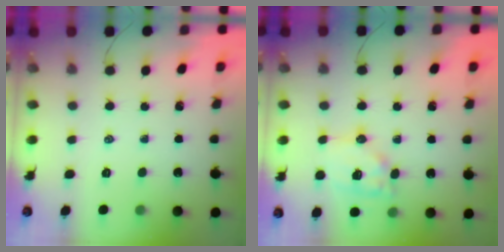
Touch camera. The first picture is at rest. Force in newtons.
{"total": 12.3, "press": 12.1, "slide": 1.8}